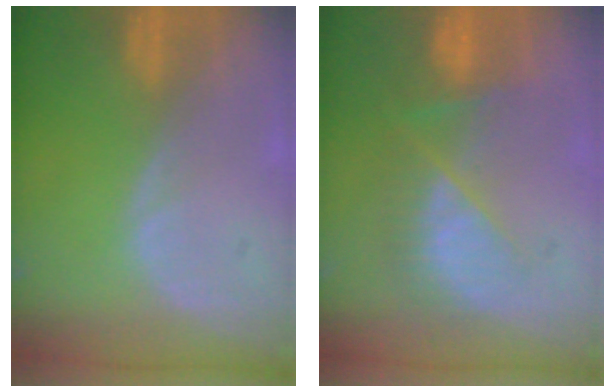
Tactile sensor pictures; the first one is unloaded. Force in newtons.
{"total": 7.5, "press": 6.8, "slide": 3.2}